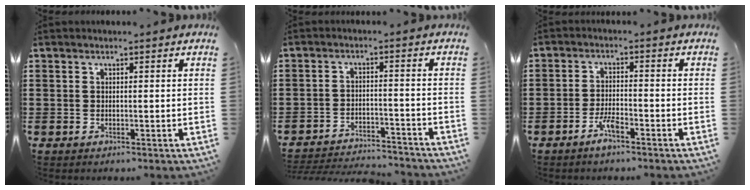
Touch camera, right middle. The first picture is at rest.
{"total": 3.9, "force": [-3.8, 0.3, 0.4], "torque": [-0.010, 0.003, -0.081]}
{"total": 3.4, "force": [-2.4, 0.8, 2.2], "torque": [-0.053, 0.002, -0.049]}